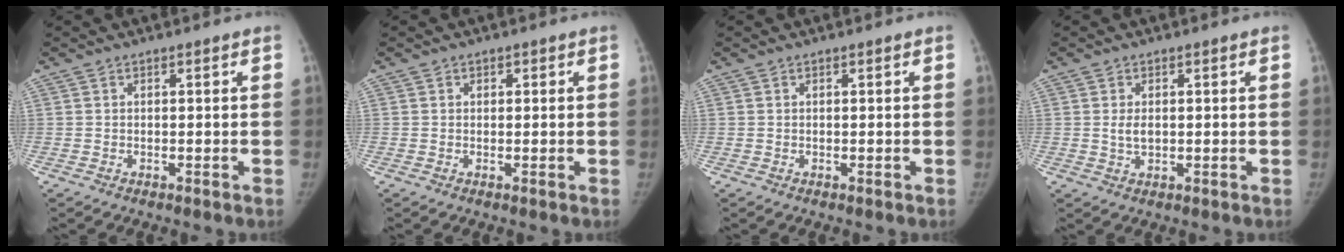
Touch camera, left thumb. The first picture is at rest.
{"total": 0.9, "force": [0.4, 0.8, 0.2], "torque": [0.011, 0.000, 0.003]}
{"total": 0.0}
{"total": 2.4, "force": [0.3, 1.4, 1.9], "torque": [-0.035, -0.006, 0.008]}